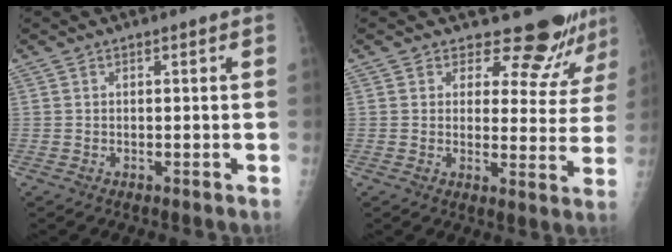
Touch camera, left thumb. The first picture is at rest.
{"total": 10.5, "force": [9.7, 3.7, 1.4], "torque": [0.025, -0.079, 0.107]}